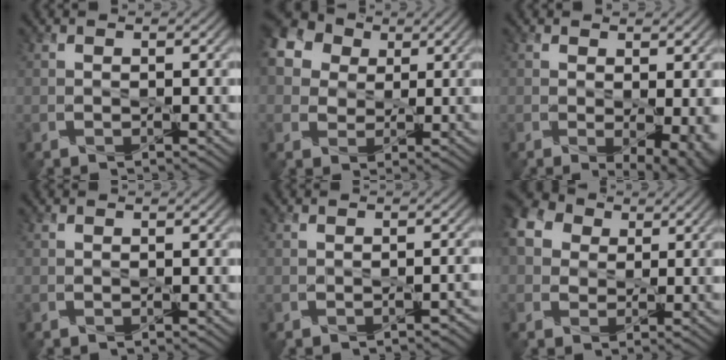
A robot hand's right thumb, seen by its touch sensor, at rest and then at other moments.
{"total": 14.1, "force": [5.7, 11.3, 6.3], "torque": [-0.205, 0.034, 0.101]}
{"total": 4.4, "force": [-0.4, 1.9, 3.9], "torque": [-0.058, -0.016, 0.003]}
{"total": 0.0}
{"total": 1.0, "force": [-0.8, 0.3, 0.5], "torque": [-0.009, -0.002, -0.010]}
{"total": 9.7, "force": [2.7, 8.0, 4.8], "torque": [-0.139, 0.031, 0.029]}